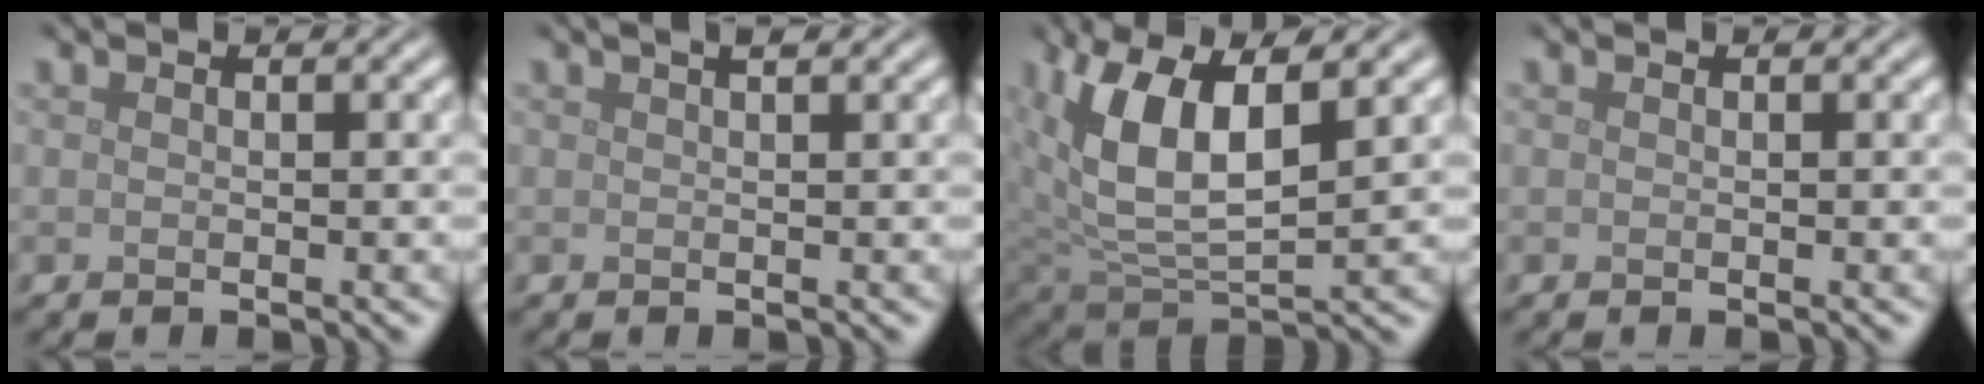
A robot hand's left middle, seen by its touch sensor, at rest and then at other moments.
{"total": 2.4, "force": [1.4, 1.0, 1.7], "torque": [-0.007, 0.005, -0.002]}
{"total": 8.0, "force": [2.4, 3.7, 6.7], "torque": [-0.145, -0.003, 0.044]}
{"total": 0.0}